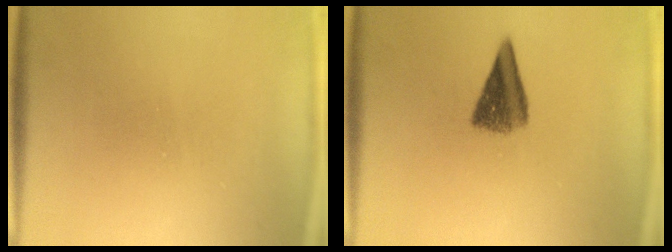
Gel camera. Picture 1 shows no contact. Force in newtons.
{"total": 6.1}